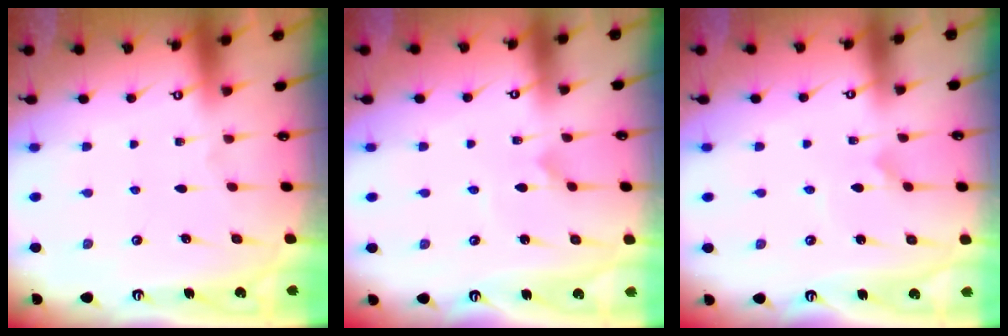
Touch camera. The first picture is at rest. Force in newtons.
{"total": 2.8, "press": 2.7, "slide": 0.3}
{"total": 2.9, "press": 2.8, "slide": 0.3}